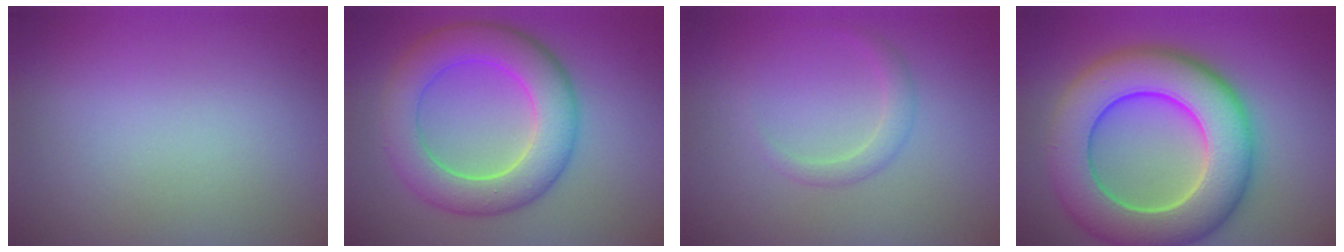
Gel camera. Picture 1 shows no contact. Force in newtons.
{"total": 7.5, "press": 7.5, "slide": 0.5}
{"total": 1.6, "press": 1.6, "slide": 0.1}
{"total": 12.0, "press": 12.0, "slide": 0.6}